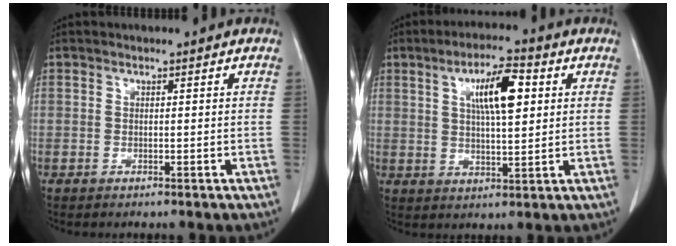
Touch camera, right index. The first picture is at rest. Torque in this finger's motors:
{"motor_torque": [0.30, 0.09, 0.44, 0.12]}